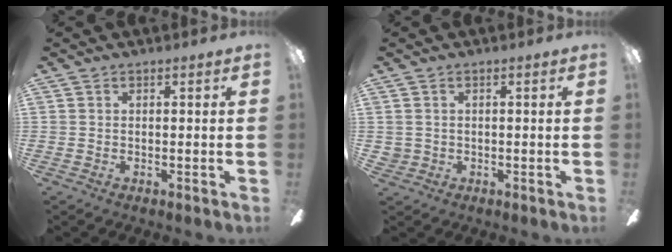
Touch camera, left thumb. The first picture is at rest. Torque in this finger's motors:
{"motor_torque": [-0.01, 0.01, -0.05, -0.06, -0.03]}